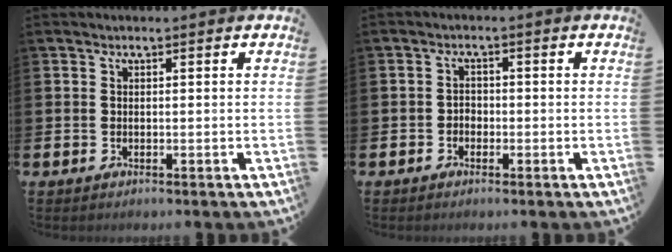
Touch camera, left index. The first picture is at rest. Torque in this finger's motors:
{"motor_torque": [-0.07, 0.07, 0.00, 0.00]}